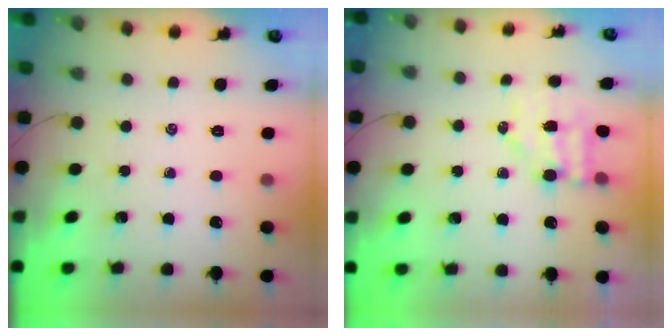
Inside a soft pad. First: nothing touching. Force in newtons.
{"total": 5.5, "press": 5.5, "slide": 0.6}